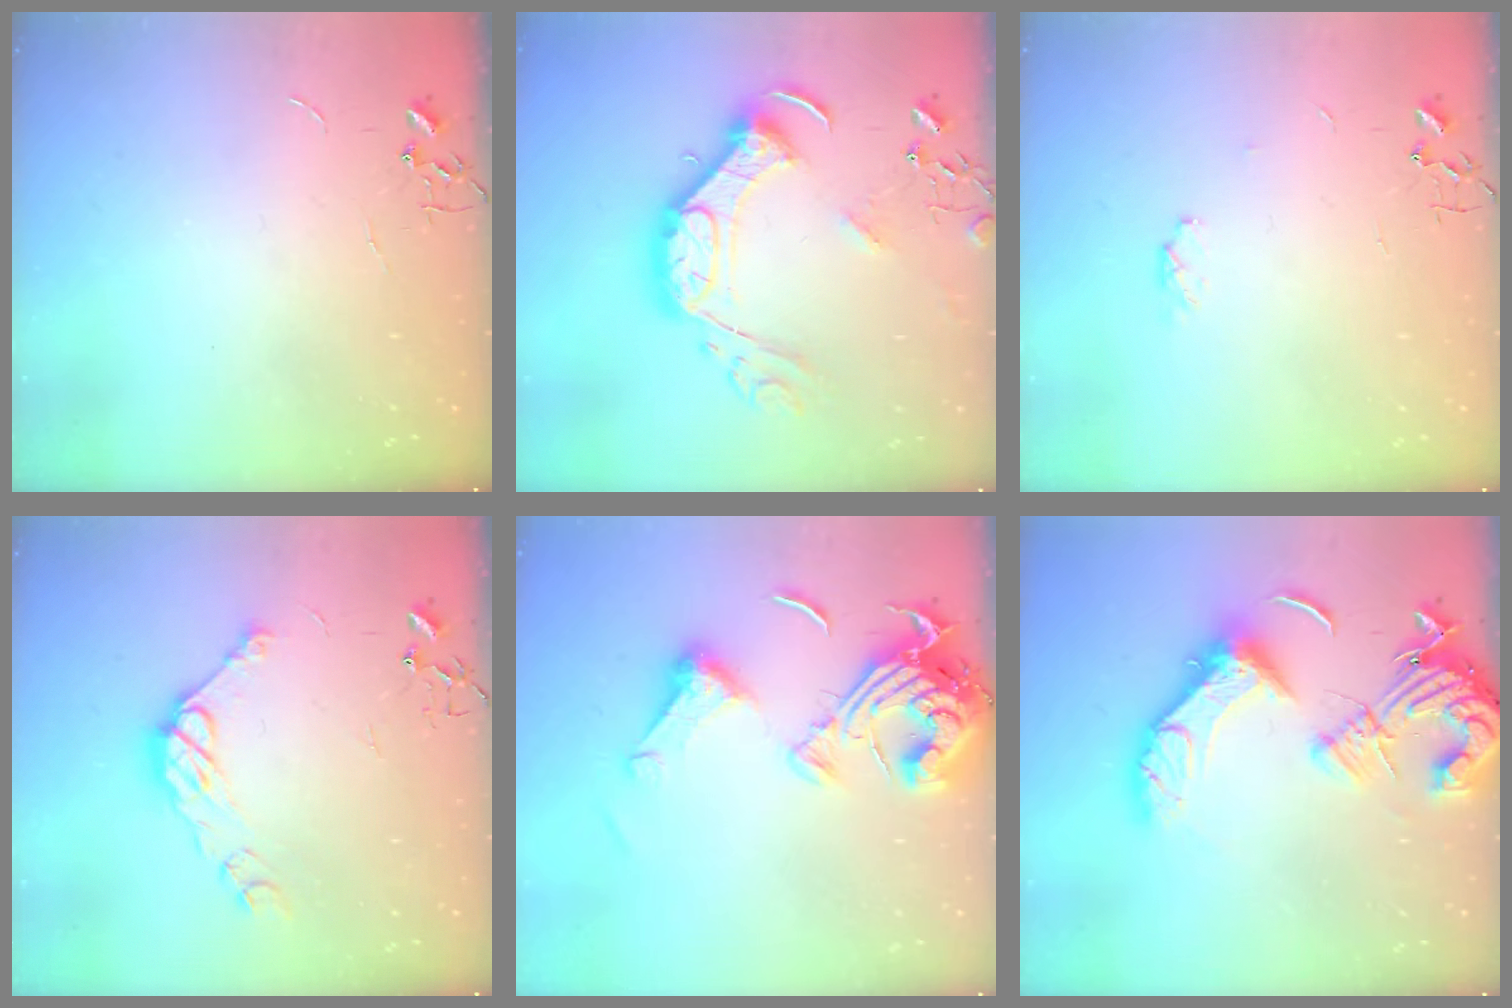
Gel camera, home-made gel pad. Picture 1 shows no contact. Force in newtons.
{"total": 18.6, "press": 18.6, "slide": 1.1}
{"total": 4.2, "press": 4.1, "slide": 1.0}
{"total": 11.4, "press": 11.3, "slide": 0.7}
{"total": 17.7, "press": 17.6, "slide": 1.7}
{"total": 20.2, "press": 20.1, "slide": 2.4}